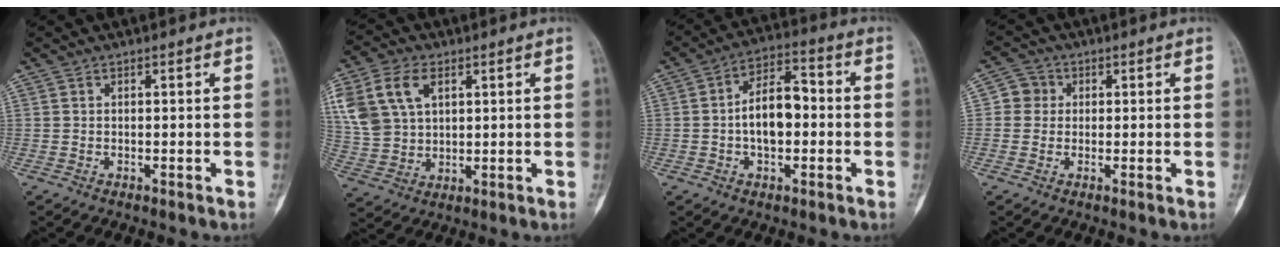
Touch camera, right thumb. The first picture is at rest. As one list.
[{"total": 16.5, "force": [6.3, 11.3, 10.2], "torque": [-0.226, 0.005, 0.126]}, {"total": 10.3, "force": [-0.6, 5.9, 8.5], "torque": [-0.123, 0.031, -0.020]}, {"total": 3.7, "force": [0.6, 3.6, 0.8], "torque": [0.018, 0.005, 0.002]}]